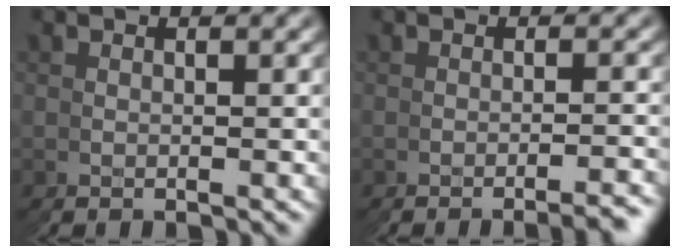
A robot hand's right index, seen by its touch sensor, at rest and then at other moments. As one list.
[{"total": 2.0, "force": [-1.3, -1.5, -0.4], "torque": [0.004, 0.014, -0.026]}]